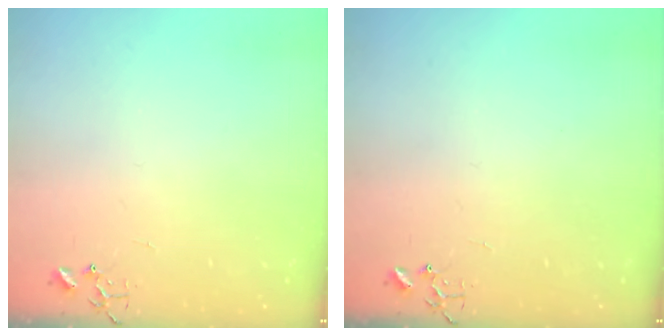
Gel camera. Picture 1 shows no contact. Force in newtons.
{"total": 0.0}